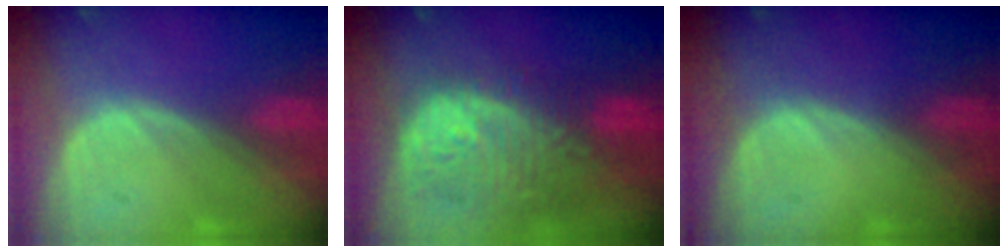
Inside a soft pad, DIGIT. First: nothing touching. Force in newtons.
{"total": 12.3, "press": 10.8, "slide": 5.9}
{"total": 0.0}